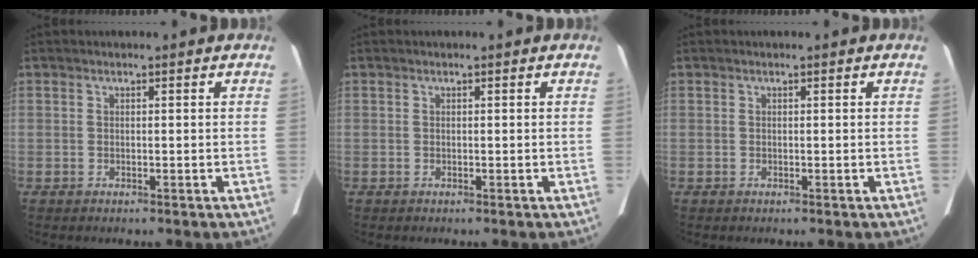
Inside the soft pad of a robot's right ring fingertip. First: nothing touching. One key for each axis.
{"total": 0.0}
{"total": 0.0}